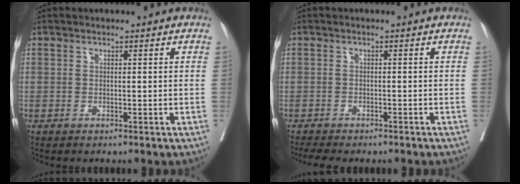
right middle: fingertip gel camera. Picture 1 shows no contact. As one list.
[{"total": 5.6, "force": [-4.9, 1.3, 2.5], "torque": [-0.037, -0.007, -0.070]}]